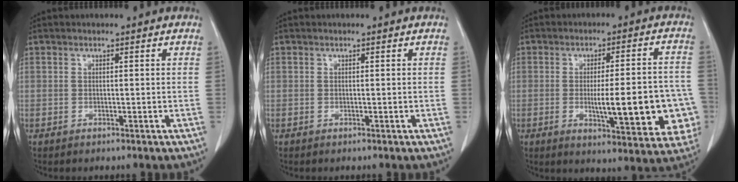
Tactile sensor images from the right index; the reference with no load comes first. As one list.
[{"total": 0.0}, {"total": 15.3, "force": [-3.2, 3.3, 14.6], "torque": [-0.151, 0.017, -0.024]}]